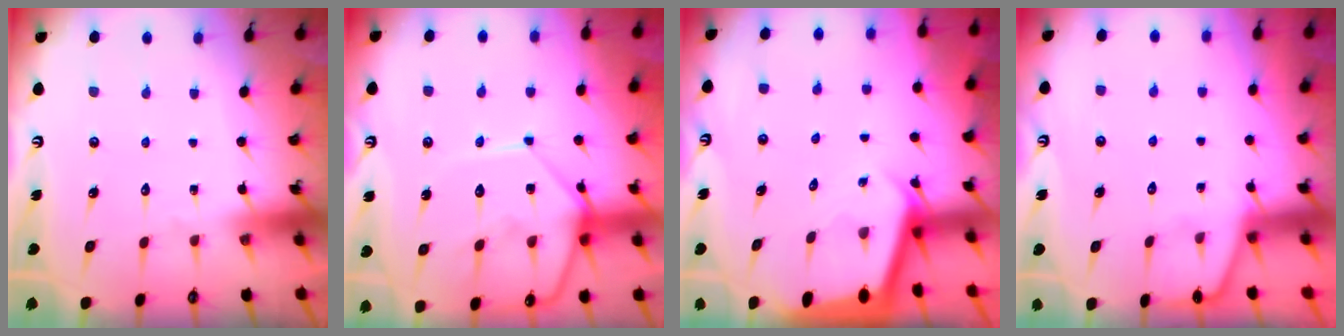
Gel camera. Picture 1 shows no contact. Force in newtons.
{"total": 12.4, "press": 12.3, "slide": 1.3}
{"total": 2.1, "press": 2.1, "slide": 0.2}
{"total": 1.9, "press": 1.8, "slide": 0.3}